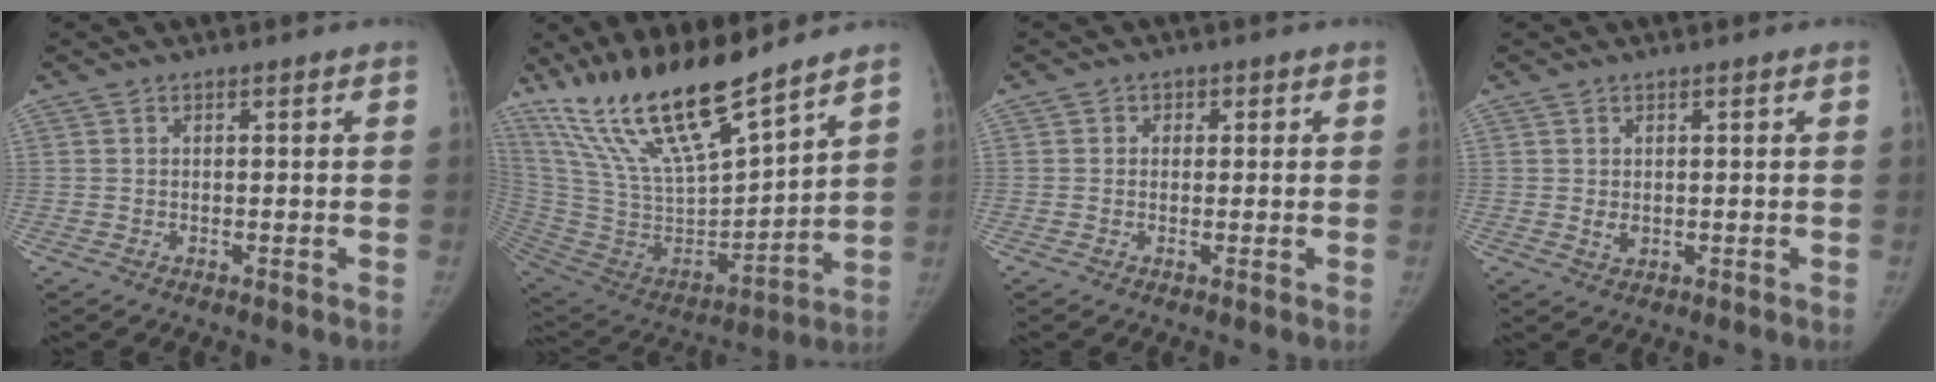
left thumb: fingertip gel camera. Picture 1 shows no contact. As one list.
[{"total": 22.5, "force": [17.6, 4.8, 13.2], "torque": [-0.218, -0.091, 0.341]}, {"total": 1.7, "force": [0.4, 1.7, 0.3], "torque": [0.013, 0.002, 0.000]}, {"total": 1.6, "force": [0.3, 1.0, 1.2], "torque": [-0.015, -0.005, 0.010]}]